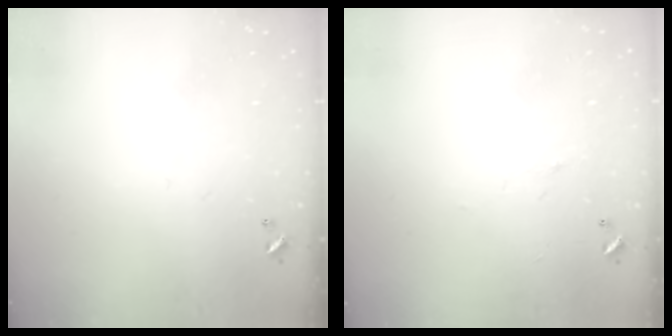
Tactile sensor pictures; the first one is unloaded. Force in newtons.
{"total": 0.8, "press": 0.6, "slide": 0.6}